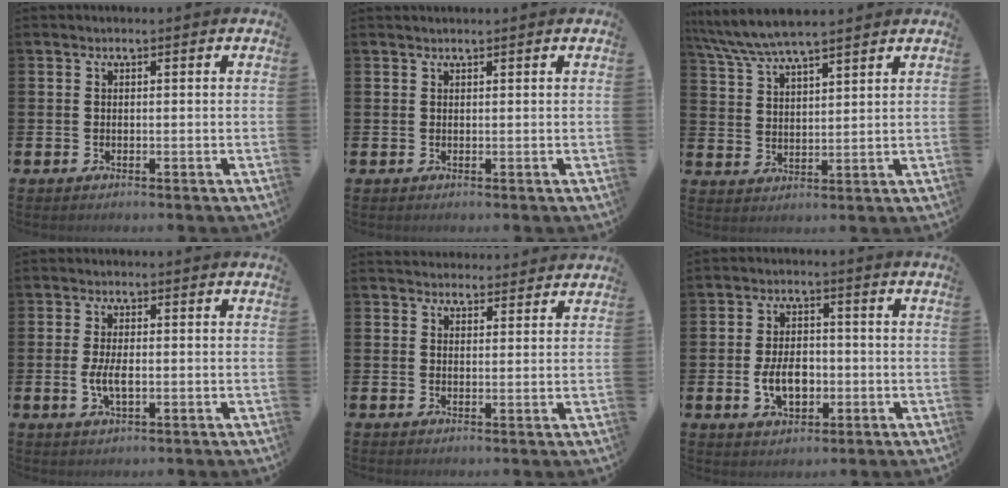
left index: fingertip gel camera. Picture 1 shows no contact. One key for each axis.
{"total": 0.6, "fx": 0.6, "fy": 0.0, "fz": 0.1, "tx": 0.003, "ty": -0.002, "tz": 0.010}
{"total": 6.8, "fx": 6.4, "fy": 0.8, "fz": 2.2, "tx": -0.066, "ty": -0.023, "tz": 0.115}
{"total": 3.6, "fx": -0.4, "fy": 1.5, "fz": 3.3, "tx": -0.062, "ty": -0.002, "tz": -0.011}
{"total": 3.2, "fx": 3.1, "fy": 0.9, "fz": -0.2, "tx": 0.010, "ty": -0.017, "tz": 0.055}
{"total": 5.3, "fx": -1.1, "fy": 3.4, "fz": 4.0, "tx": -0.060, "ty": 0.004, "tz": -0.022}